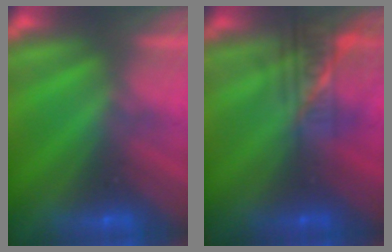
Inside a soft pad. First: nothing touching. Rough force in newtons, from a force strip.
{"total": 2.3}